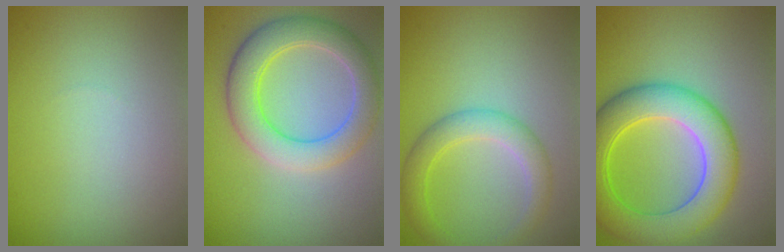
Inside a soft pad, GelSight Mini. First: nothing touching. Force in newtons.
{"total": 5.9, "press": 5.9, "slide": 0.3}
{"total": 3.3, "press": 3.3, "slide": 0.1}
{"total": 8.3, "press": 8.3, "slide": 0.0}